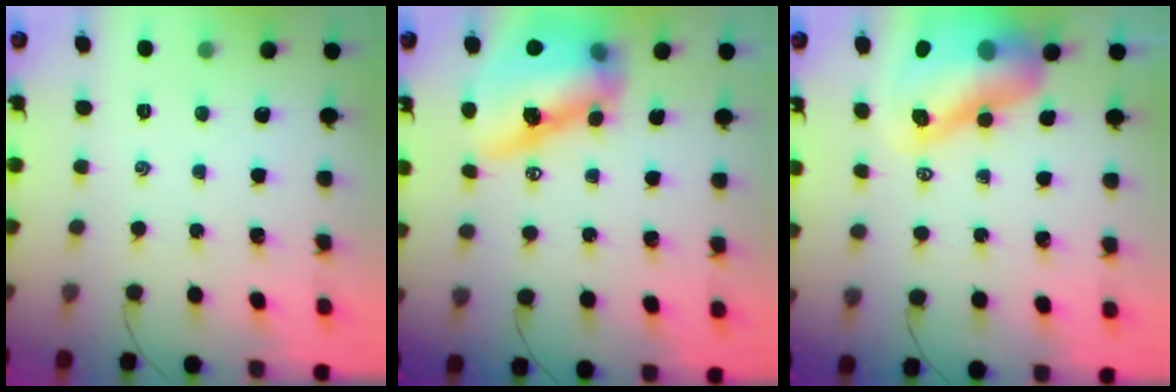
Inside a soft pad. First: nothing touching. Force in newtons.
{"total": 14.3, "press": 13.8, "slide": 4.0}
{"total": 13.4, "press": 12.8, "slide": 4.0}